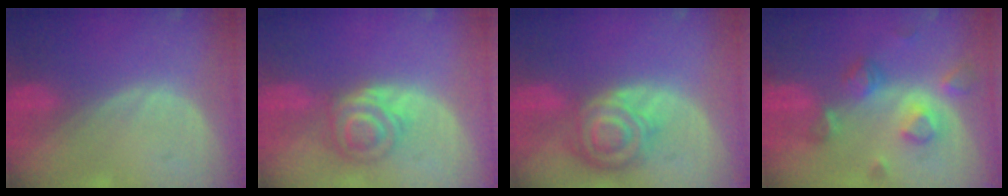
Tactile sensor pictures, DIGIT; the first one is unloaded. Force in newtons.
{"total": 6.0, "press": 5.6, "slide": 2.2}
{"total": 8.3, "press": 7.2, "slide": 4.0}
{"total": 8.0, "press": 7.1, "slide": 3.7}